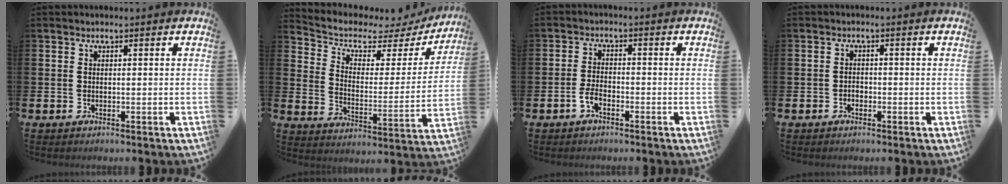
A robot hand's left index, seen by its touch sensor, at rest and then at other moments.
{"total": 4.9, "force": [4.0, 2.5, 1.6], "torque": [-0.065, -0.034, 0.060]}
{"total": 2.3, "force": [-1.3, 1.1, 1.6], "torque": [-0.038, 0.006, -0.024]}
{"total": 1.1, "force": [-0.7, 0.9, 0.2], "torque": [-0.005, 0.000, -0.016]}